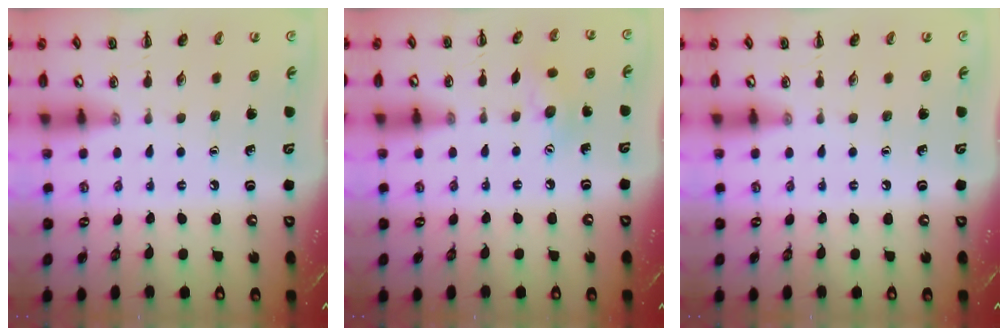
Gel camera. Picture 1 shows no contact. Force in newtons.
{"total": 6.7, "press": 6.6, "slide": 1.2}
{"total": 0.0}